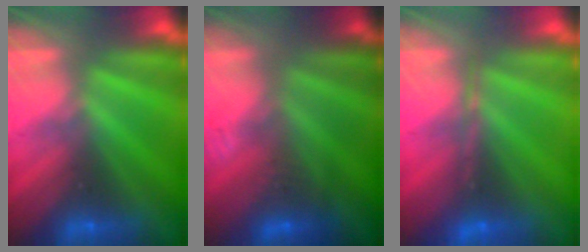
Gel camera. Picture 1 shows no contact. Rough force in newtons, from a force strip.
{"total": 2.8}
{"total": 1.7}